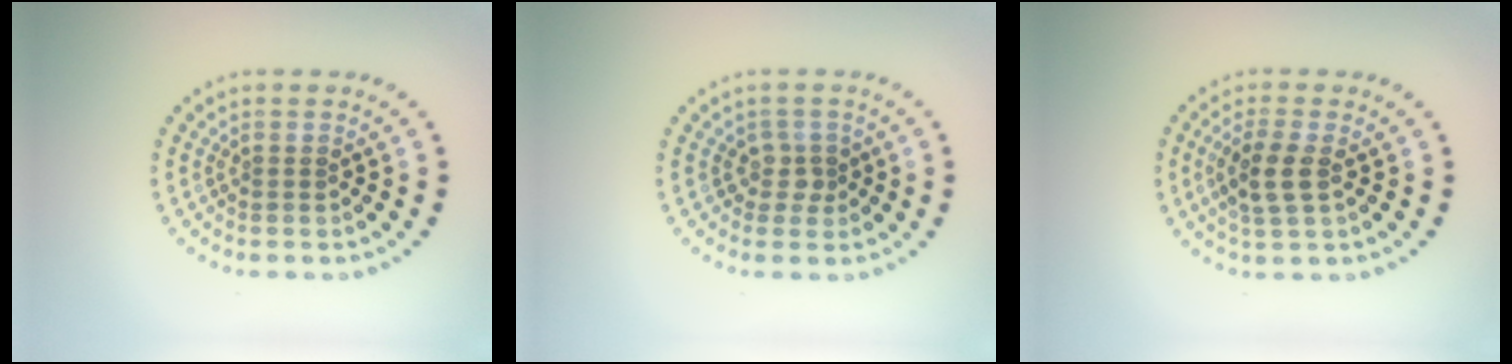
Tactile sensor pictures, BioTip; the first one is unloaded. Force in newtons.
{"total": 1.6, "press": 1.3, "slide": 1.0}
{"total": 2.9, "press": 2.7, "slide": 1.0}